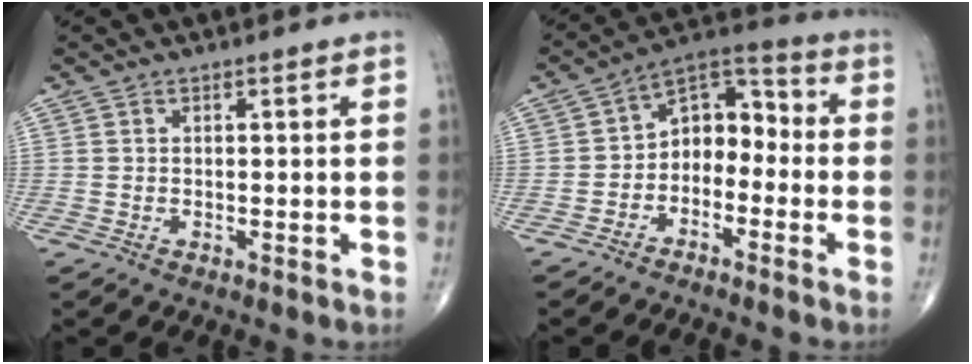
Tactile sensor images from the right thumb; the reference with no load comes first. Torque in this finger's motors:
{"motor_torque": [-0.21, 0.45, 0.04, -0.22, 0.13]}